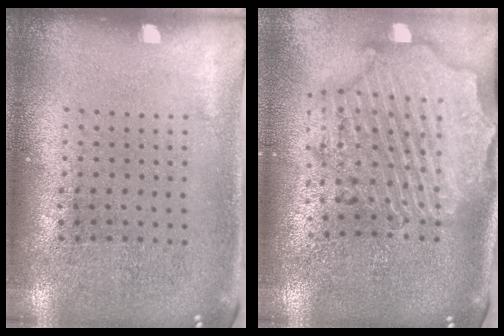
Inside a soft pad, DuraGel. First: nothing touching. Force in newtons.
{"total": 3.1, "press": 2.7, "slide": 1.5}